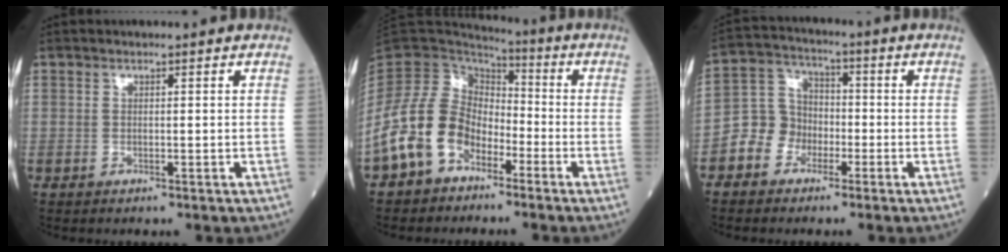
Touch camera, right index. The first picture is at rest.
{"total": 11.4, "force": [-6.0, 7.9, 5.6], "torque": [-0.133, 0.022, -0.121]}
{"total": 6.8, "force": [-3.1, 5.8, 1.9], "torque": [-0.048, 0.026, -0.060]}